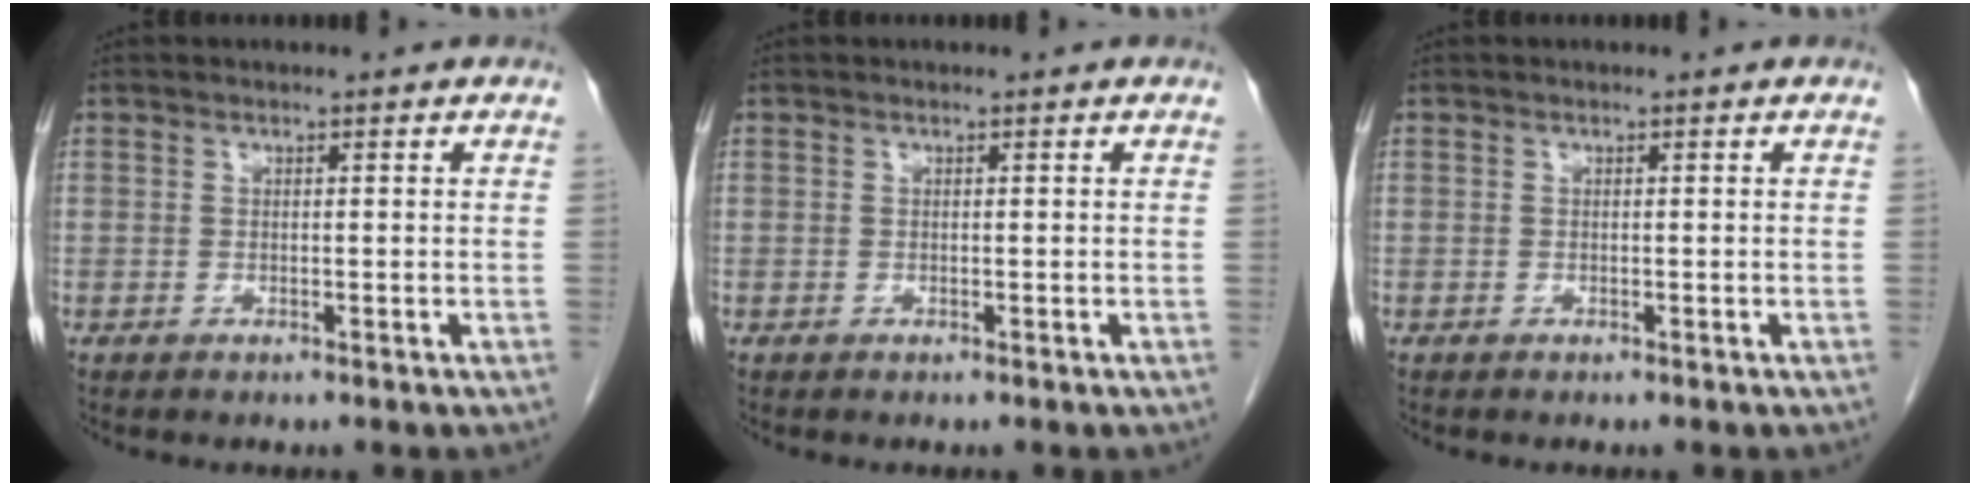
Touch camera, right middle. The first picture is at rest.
{"total": 0.0}
{"total": 0.0}